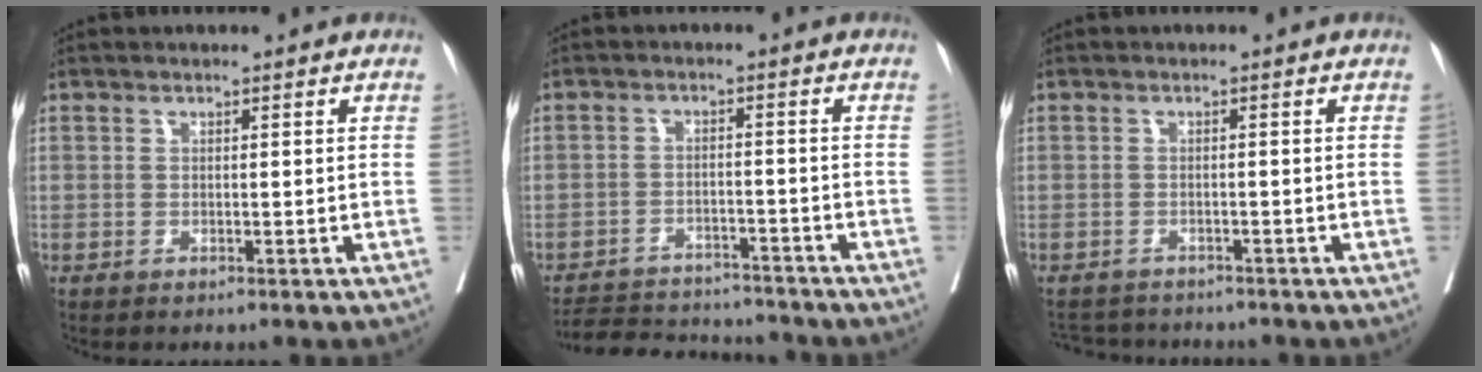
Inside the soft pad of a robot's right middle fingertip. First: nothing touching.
{"total": 10.4, "force": [-9.9, 2.6, 1.6], "torque": [-0.023, 0.008, -0.146]}
{"total": 6.0, "force": [-5.8, 1.2, 1.0], "torque": [-0.013, -0.001, -0.086]}